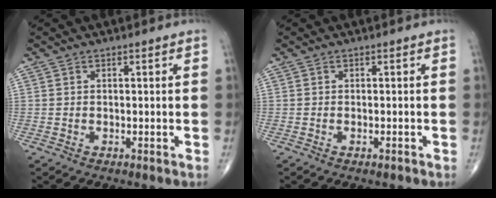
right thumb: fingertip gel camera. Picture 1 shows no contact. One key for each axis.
{"total": 0.8, "fx": -0.5, "fy": 0.2, "fz": 0.6, "tx": -0.013, "ty": -0.001, "tz": -0.007}